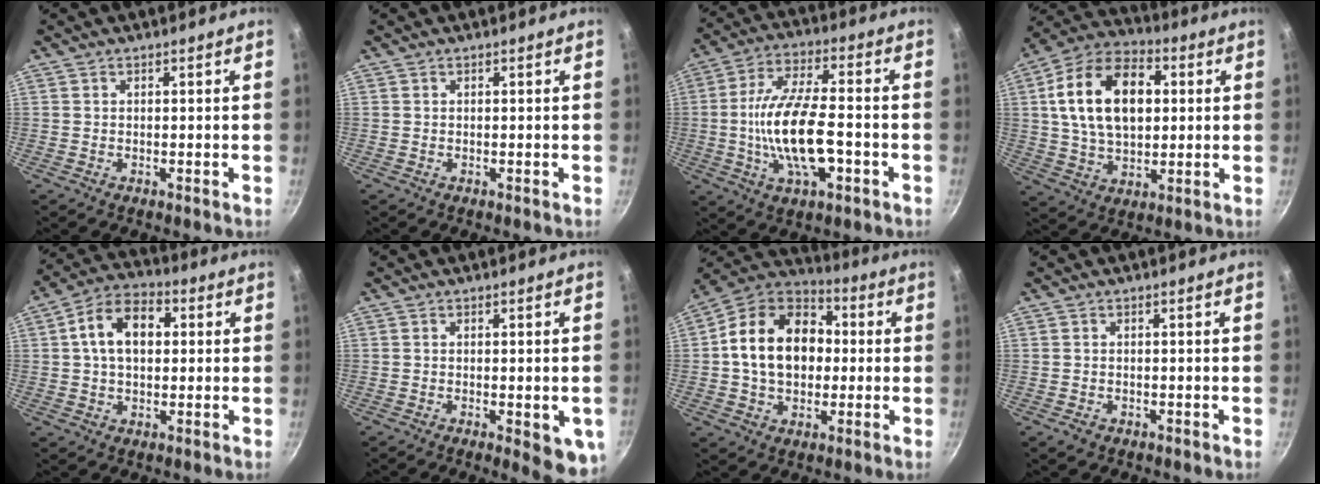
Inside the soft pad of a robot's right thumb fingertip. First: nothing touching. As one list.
[{"total": 0.0}, {"total": 16.0, "force": [-3.5, 6.5, 14.1], "torque": [-0.257, 0.024, -0.069]}, {"total": 19.1, "force": [3.4, 12.1, 14.3], "torque": [-0.224, 0.015, 0.049]}, {"total": 11.7, "force": [1.9, 7.7, 8.6], "torque": [-0.118, 0.025, 0.017]}, {"total": 7.5, "force": [-2.2, 2.4, 6.8], "torque": [-0.065, -0.001, -0.024]}, {"total": 18.4, "force": [1.1, 13.5, 12.5], "torque": [-0.188, 0.032, 0.005]}, {"total": 1.6, "force": [-0.9, 1.2, 0.7], "torque": [-0.014, 0.003, -0.012]}]